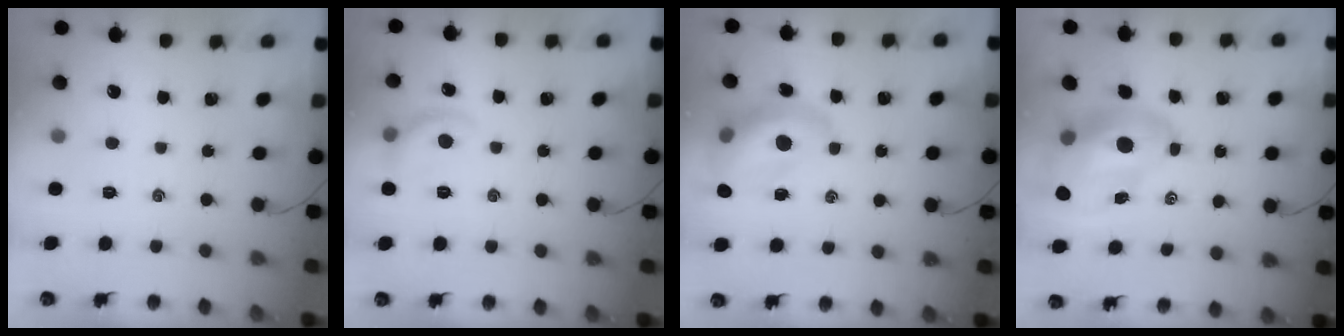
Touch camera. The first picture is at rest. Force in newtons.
{"total": 8.8, "press": 8.7, "slide": 0.4}
{"total": 14.0, "press": 13.5, "slide": 3.8}
{"total": 15.6, "press": 15.0, "slide": 4.5}